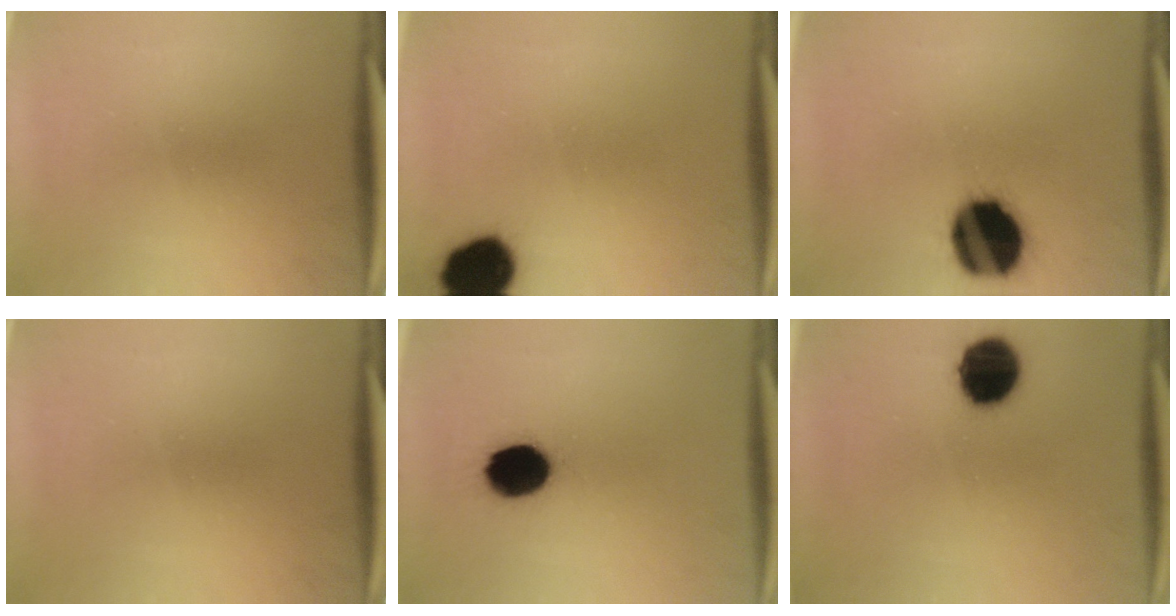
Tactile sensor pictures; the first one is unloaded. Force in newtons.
{"total": 12.4}
{"total": 19.1}
{"total": 0.0}
{"total": 12.6}
{"total": 13.3}